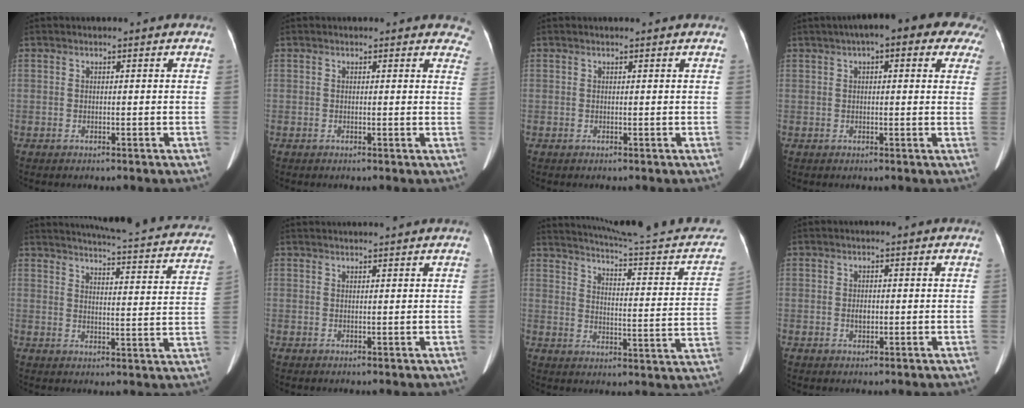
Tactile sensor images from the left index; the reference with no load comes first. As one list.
[{"total": 4.9, "force": [4.5, 1.9, 0.8], "torque": [0.026, -0.011, 0.015]}, {"total": 1.1, "force": [1.1, 0.1, 0.3], "torque": [-0.008, 0.009, 0.010]}, {"total": 14.5, "force": [8.9, 4.2, 10.6], "torque": [-0.138, 0.046, 0.101]}, {"total": 24.6, "force": [22.6, 2.6, 9.4], "torque": [-0.128, -0.059, 0.255]}, {"total": 5.4, "force": [5.2, -0.2, 1.4], "torque": [-0.013, 0.030, 0.063]}, {"total": 25.2, "force": [23.6, 0.4, 8.7], "torque": [-0.118, -0.082, 0.293]}, {"total": 1.1, "force": [-0.1, 0.8, 0.8], "torque": [-0.012, -0.002, -0.001]}]